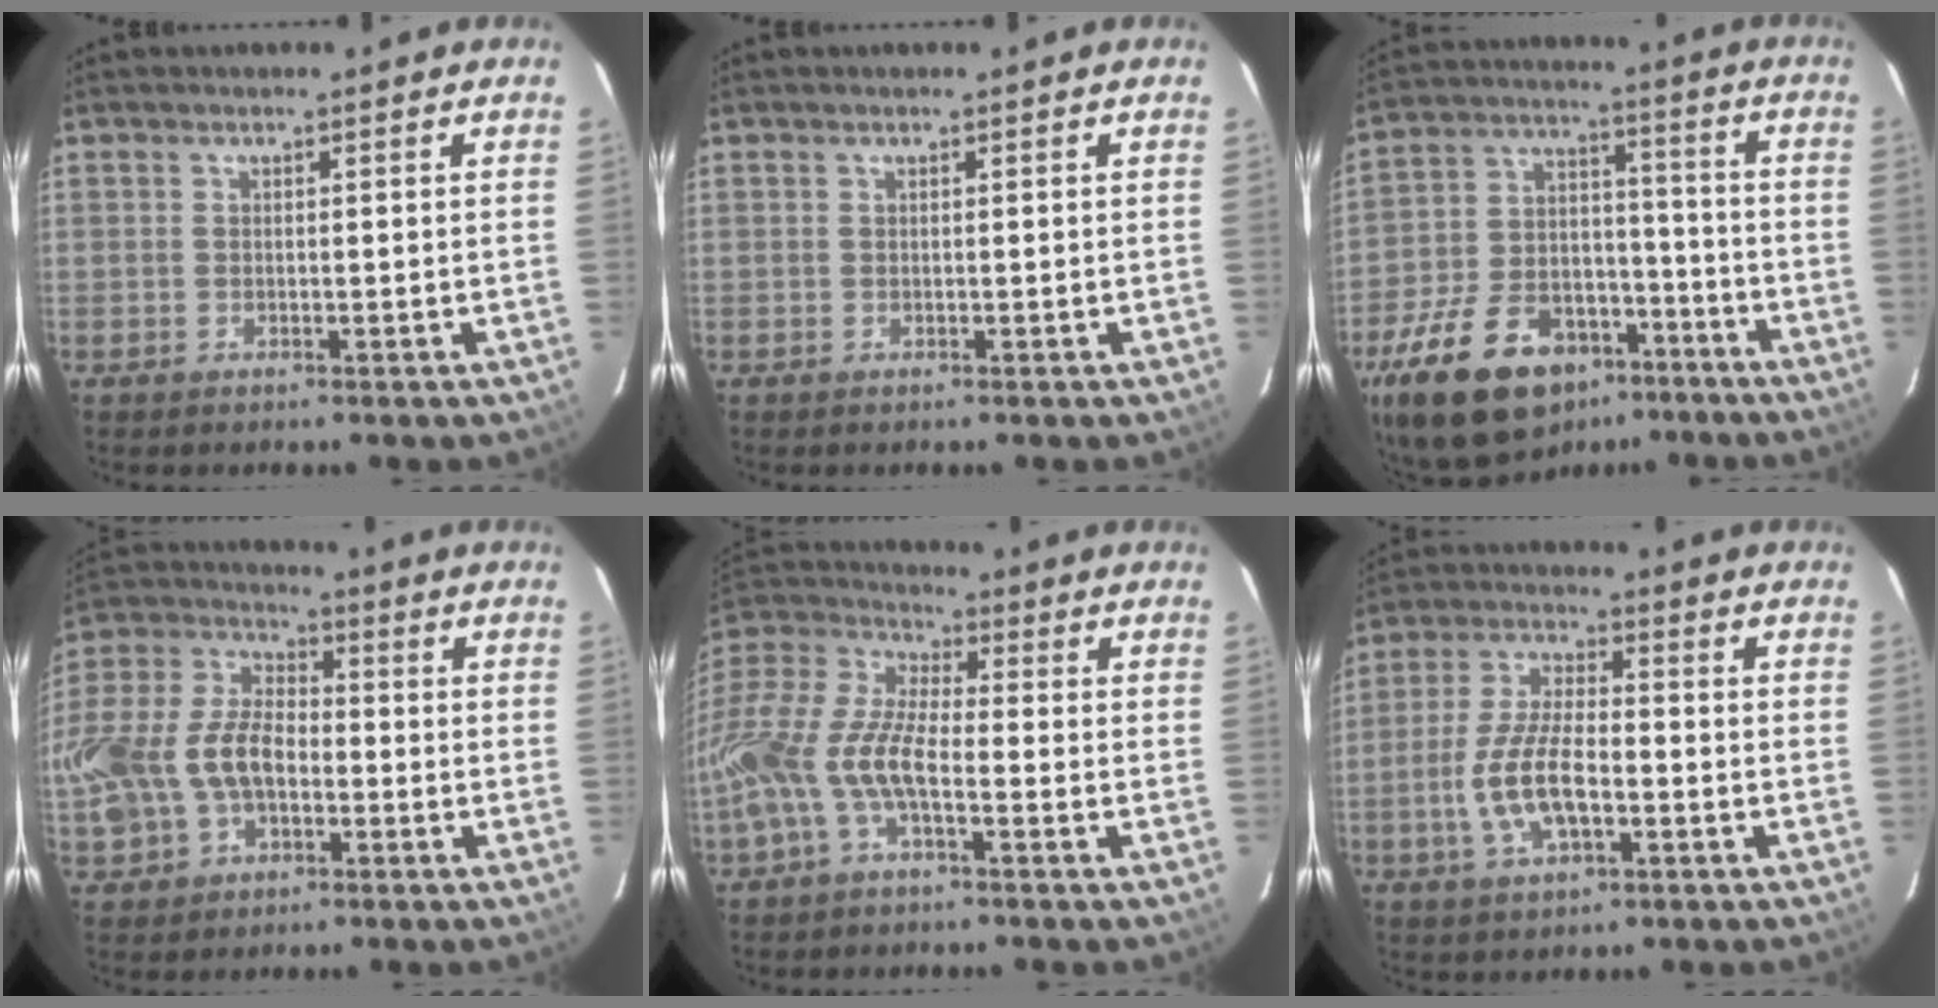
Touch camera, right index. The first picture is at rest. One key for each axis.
{"total": 0.0}
{"total": 22.5, "fx": -14.2, "fy": 12.5, "fz": 12.1, "tx": -0.260, "ty": 0.012, "tz": -0.224}
{"total": 16.5, "fx": -4.1, "fy": 10.8, "fz": 11.8, "tx": -0.281, "ty": 0.016, "tz": -0.073}
{"total": 15.1, "fx": -5.1, "fy": 5.7, "fz": 13.0, "tx": -0.282, "ty": -0.002, "tz": -0.111}
{"total": 10.8, "fx": -3.3, "fy": 4.2, "fz": 9.4, "tx": -0.194, "ty": 0.000, "tz": -0.059}